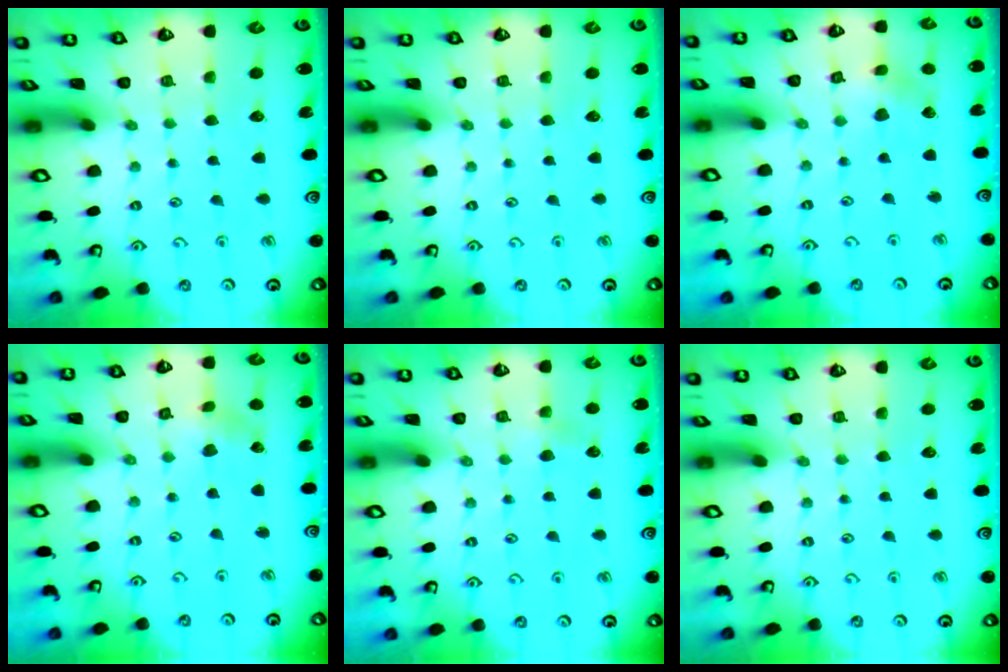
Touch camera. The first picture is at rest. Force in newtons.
{"total": 0.0}
{"total": 4.8, "press": 4.8, "slide": 0.4}
{"total": 1.6, "press": 1.6, "slide": 0.2}
{"total": 3.8, "press": 3.8, "slide": 0.3}
{"total": 0.0}